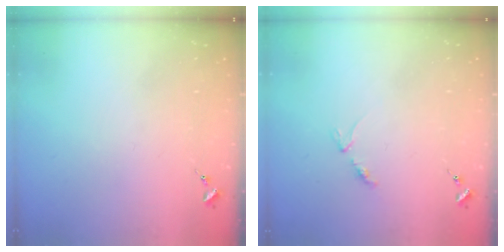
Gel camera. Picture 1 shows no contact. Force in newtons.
{"total": 4.2, "press": 4.2, "slide": 0.6}